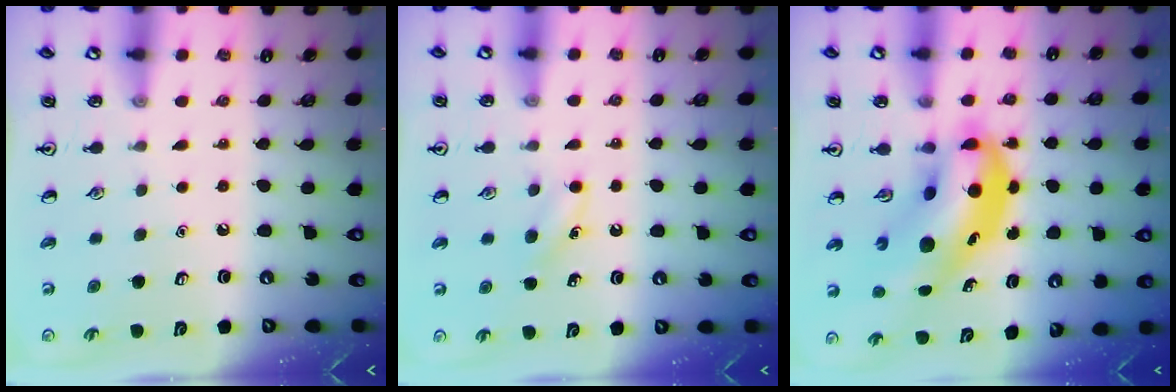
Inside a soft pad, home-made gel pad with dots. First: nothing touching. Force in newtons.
{"total": 5.5, "press": 5.2, "slide": 1.7}
{"total": 10.4, "press": 10.0, "slide": 2.8}